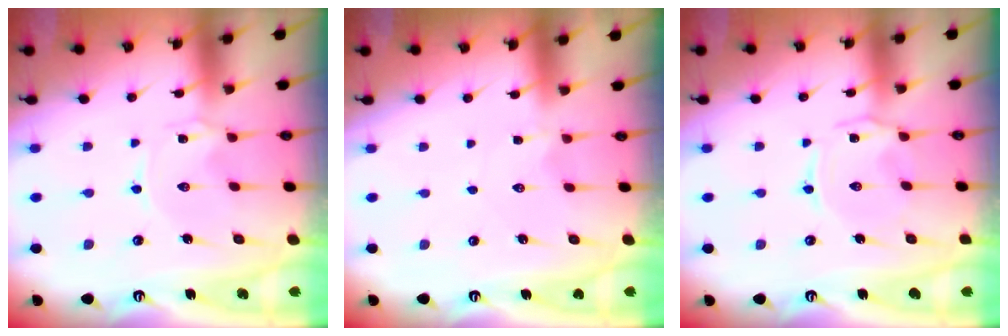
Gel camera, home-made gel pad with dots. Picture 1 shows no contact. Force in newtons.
{"total": 2.1, "press": 2.1, "slide": 0.3}
{"total": 2.0, "press": 1.9, "slide": 0.5}